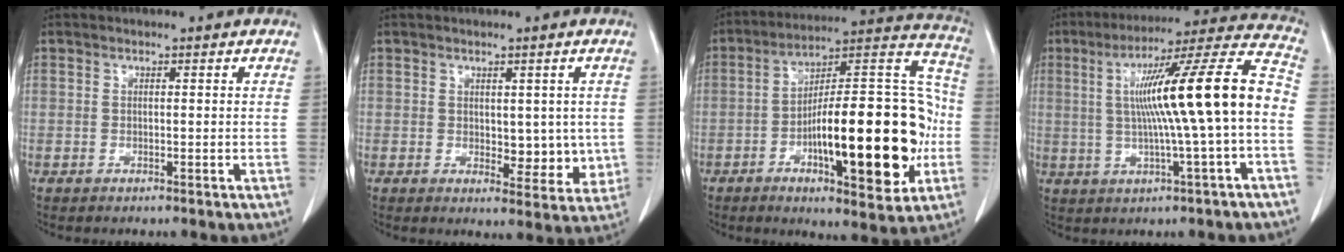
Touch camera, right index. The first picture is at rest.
{"total": 5.7, "force": [0.3, 3.3, 4.7], "torque": [-0.042, -0.009, 0.012]}
{"total": 23.9, "force": [-5.2, 6.4, 22.4], "torque": [-0.309, 0.026, -0.071]}
{"total": 17.0, "force": [-0.3, -0.4, 17.0], "torque": [-0.266, 0.027, -0.008]}